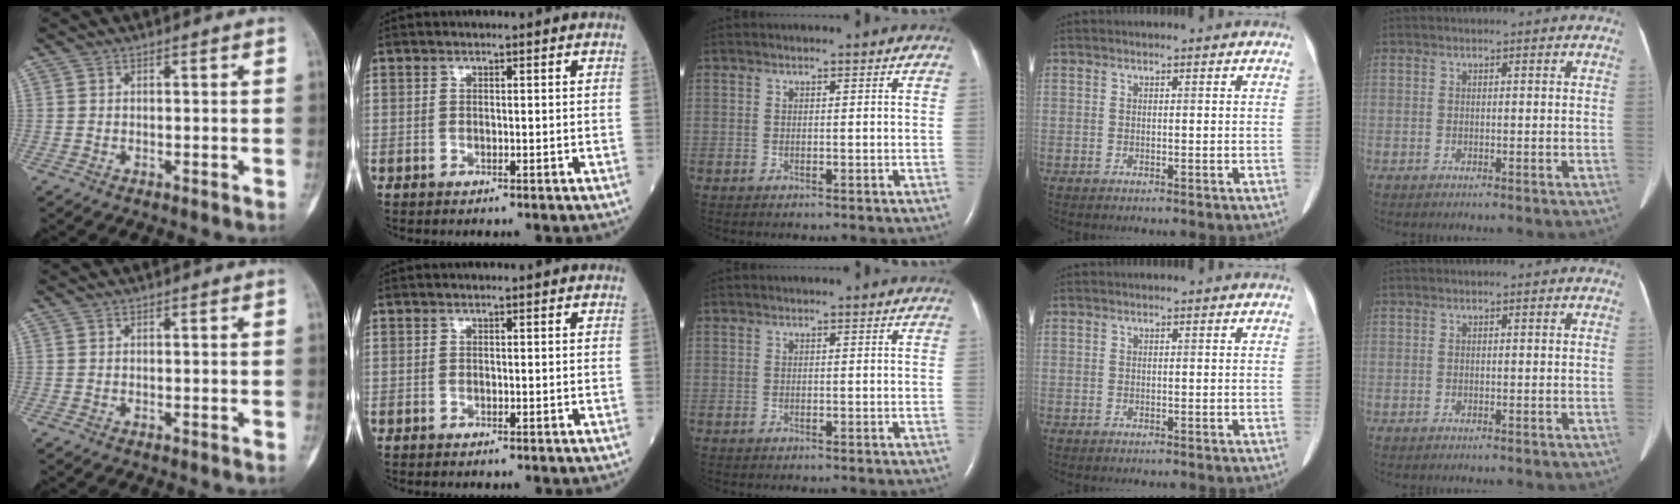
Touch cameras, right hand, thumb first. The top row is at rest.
{}